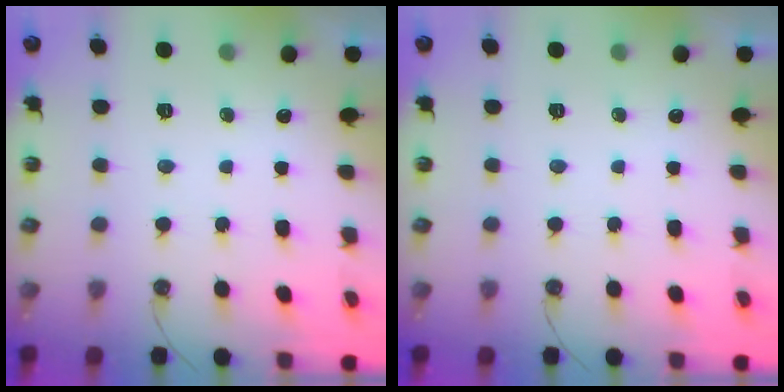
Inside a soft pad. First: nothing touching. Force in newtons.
{"total": 0.0}